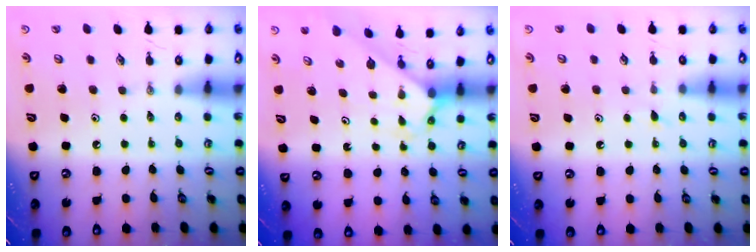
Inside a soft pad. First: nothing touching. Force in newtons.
{"total": 2.5, "press": 2.5, "slide": 0.2}
{"total": 5.8, "press": 5.8, "slide": 0.5}